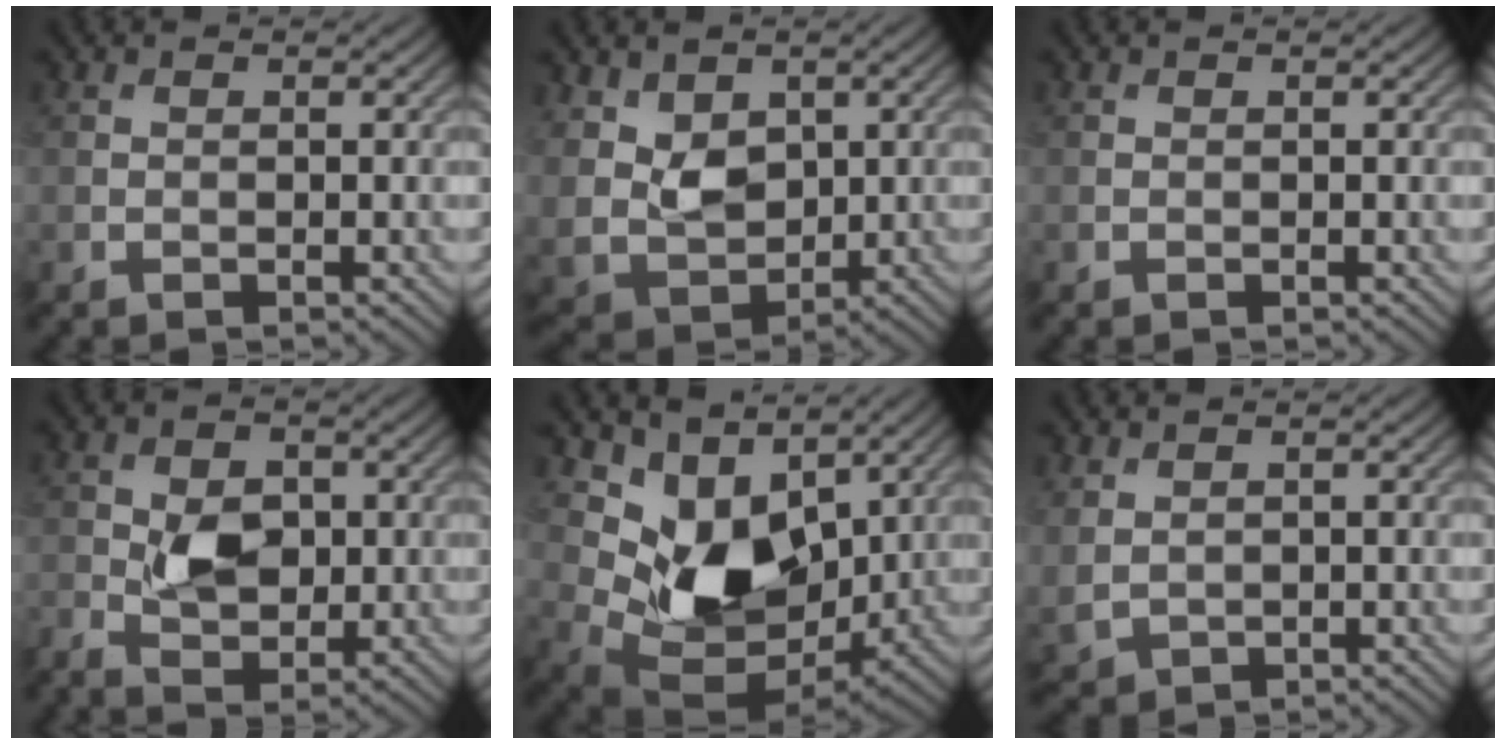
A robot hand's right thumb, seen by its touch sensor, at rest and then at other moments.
{"total": 7.2, "force": [2.3, 5.2, 4.4], "torque": [-0.115, -0.013, 0.042]}
{"total": 0.0}
{"total": 4.5, "force": [-0.6, 3.1, 3.2], "torque": [-0.064, -0.004, -0.013]}
{"total": 10.0, "force": [3.6, 6.6, 6.5], "torque": [-0.143, -0.026, 0.073]}
{"total": 2.5, "force": [0.9, 1.8, 1.4], "torque": [-0.048, -0.006, 0.023]}